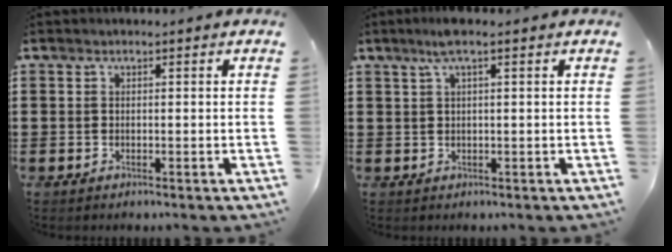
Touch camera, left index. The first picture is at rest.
{"total": 2.8, "force": [1.4, 0.1, 2.4], "torque": [-0.051, 0.002, 0.025]}